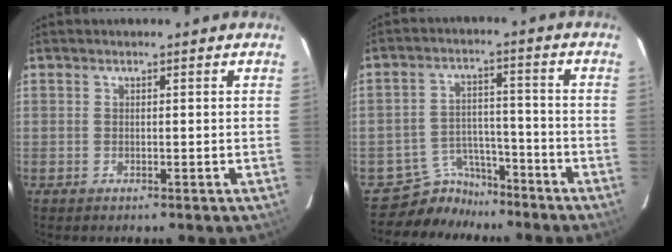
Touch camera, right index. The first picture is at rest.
{"total": 7.8, "force": [-6.9, 3.6, -0.5], "torque": [-0.007, 0.029, -0.118]}